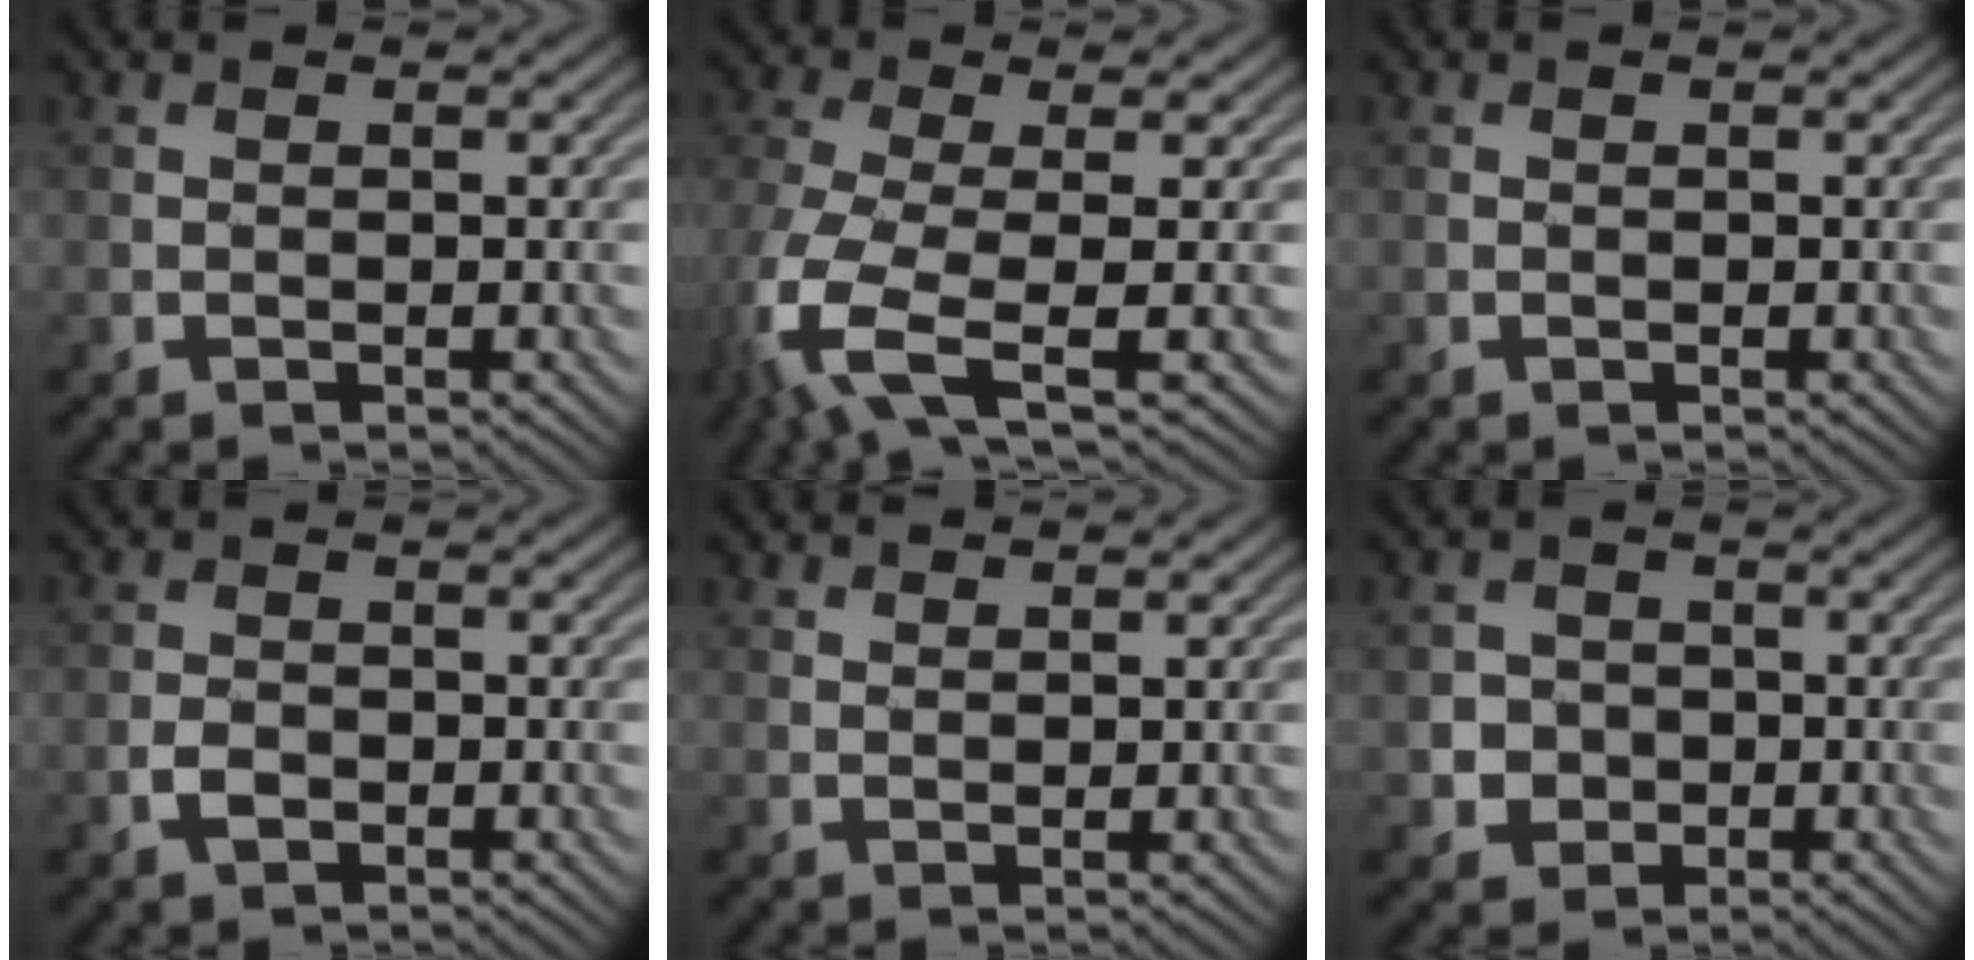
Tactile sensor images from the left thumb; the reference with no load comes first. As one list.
[{"total": 9.4, "force": [-3.6, 3.0, 8.1], "torque": [-0.186, -0.016, -0.079]}, {"total": 0.0}, {"total": 2.1, "force": [-1.0, 1.3, 1.3], "torque": [-0.025, 0.000, -0.021]}, {"total": 1.4, "force": [1.4, 0.2, 0.4], "torque": [-0.014, 0.000, 0.030]}, {"total": 3.8, "force": [-0.5, 3.7, 0.8], "torque": [-0.015, -0.002, -0.025]}]